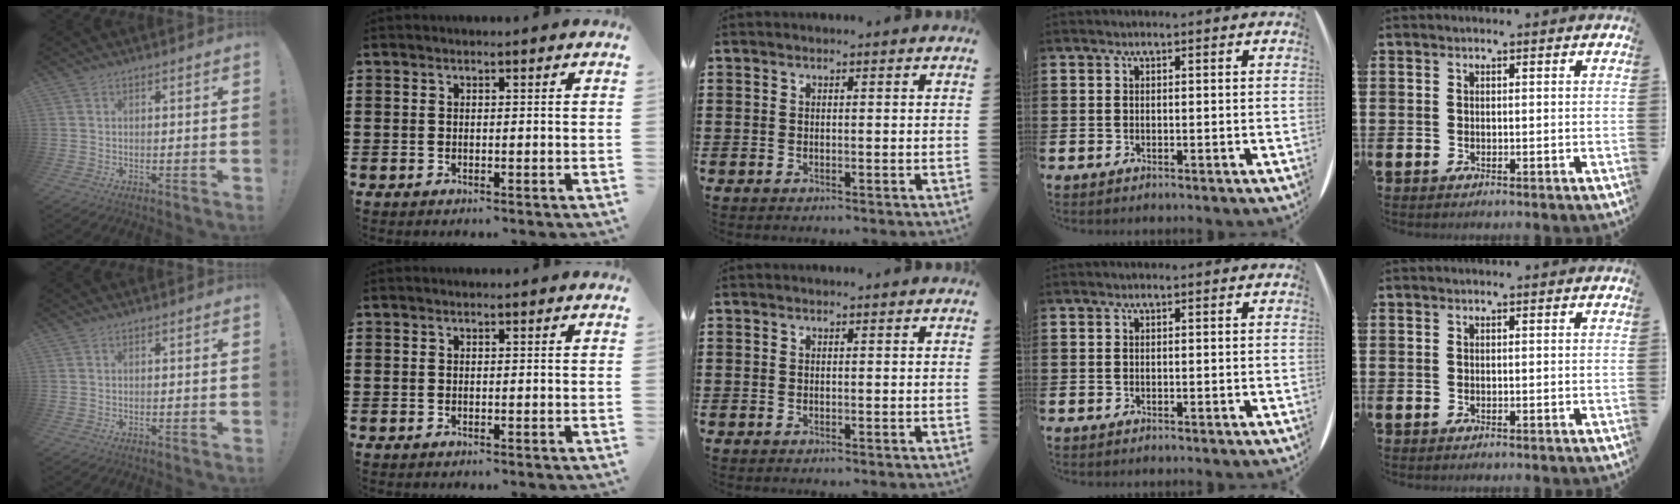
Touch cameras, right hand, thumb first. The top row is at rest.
{}